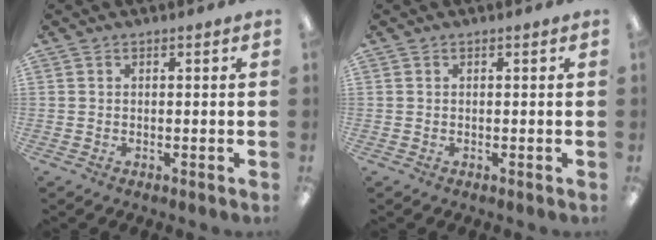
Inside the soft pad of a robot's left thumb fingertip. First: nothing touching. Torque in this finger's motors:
{"motor_torque": [0.00, 0.00, 0.03, 0.02, 0.00]}